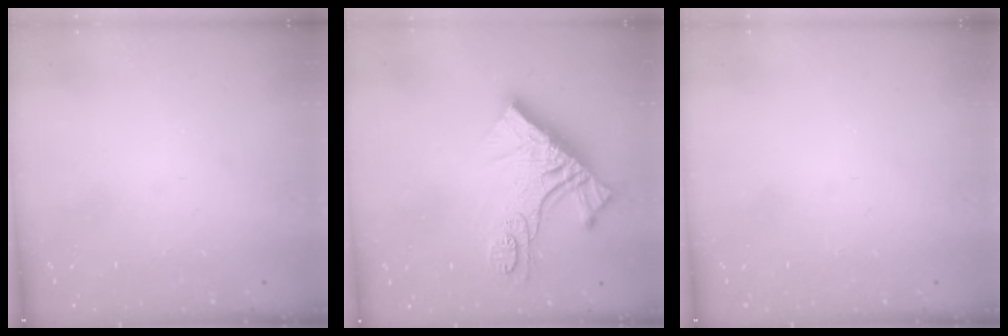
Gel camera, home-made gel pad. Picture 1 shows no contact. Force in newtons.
{"total": 16.3, "press": 16.3, "slide": 1.4}
{"total": 0.0}